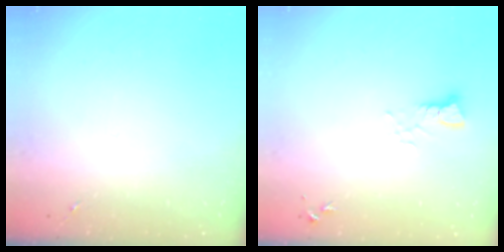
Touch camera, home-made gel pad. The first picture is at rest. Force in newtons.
{"total": 3.3, "press": 3.3, "slide": 0.3}